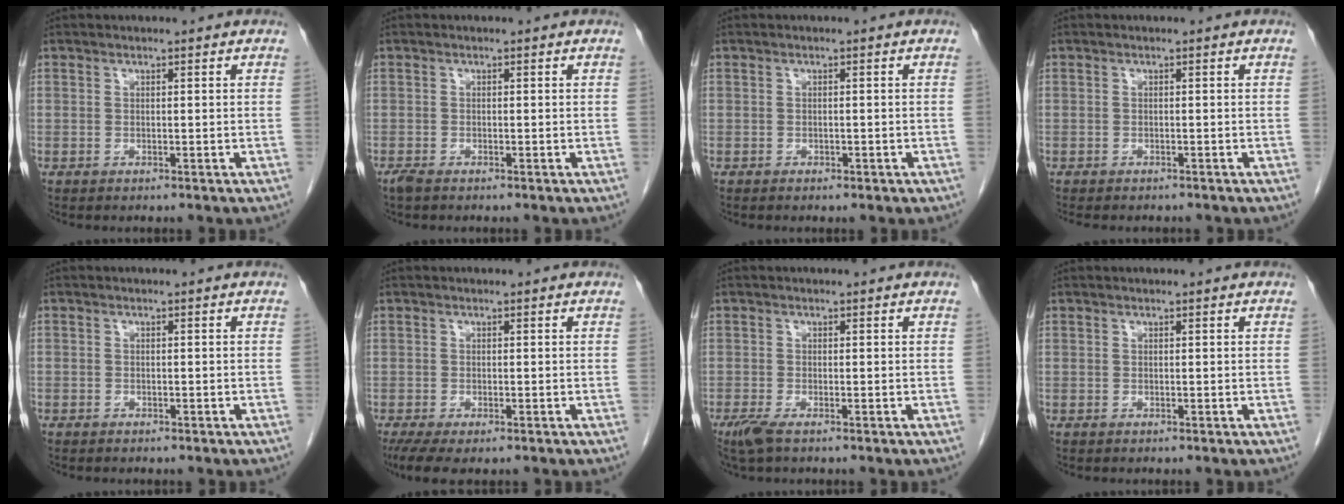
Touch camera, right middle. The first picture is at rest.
{"total": 1.3, "force": [-1.0, 0.3, 0.7], "torque": [-0.023, -0.005, -0.020]}
{"total": 1.2, "force": [-0.8, 0.6, 0.7], "torque": [-0.014, -0.002, -0.007]}
{"total": 5.4, "force": [-4.7, 1.6, 2.1], "torque": [-0.027, -0.007, -0.060]}
{"total": 1.1, "force": [-0.9, 0.5, 0.3], "torque": [-0.012, 0.000, -0.013]}
{"total": 6.0, "force": [-4.1, 2.0, 3.9], "torque": [-0.068, -0.018, -0.065]}
{"total": 2.7, "force": [-1.8, 0.5, 2.0], "torque": [-0.046, -0.009, -0.036]}
{"total": 0.0}